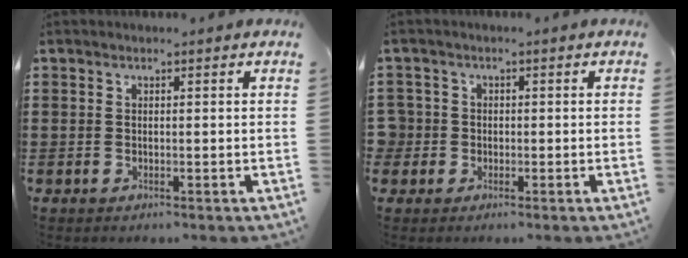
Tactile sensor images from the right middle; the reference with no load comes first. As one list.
[{"total": 2.5, "force": [-0.3, 2.4, 0.3], "torque": [-0.025, 0.004, -0.014]}]